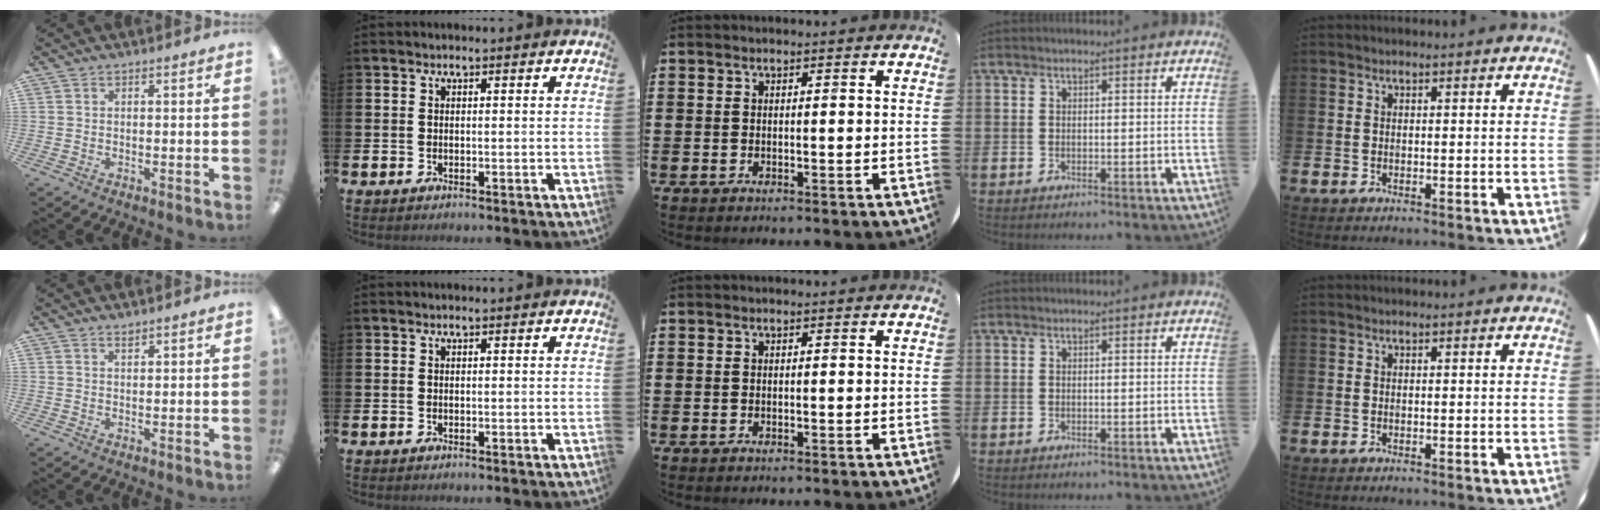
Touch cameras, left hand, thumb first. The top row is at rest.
{"thumb": {"total": 1.4, "force": [1.4, 0.3, 0.1], "torque": [0.004, -0.006, 0.025]}}